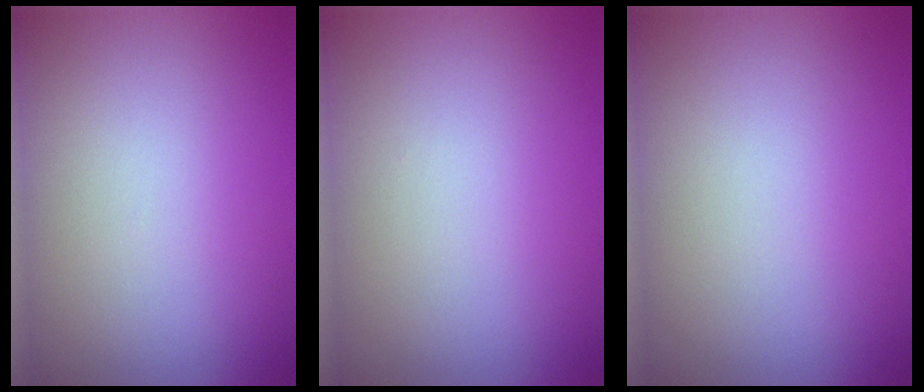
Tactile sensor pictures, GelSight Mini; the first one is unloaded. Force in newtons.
{"total": 0.0}
{"total": 0.0}